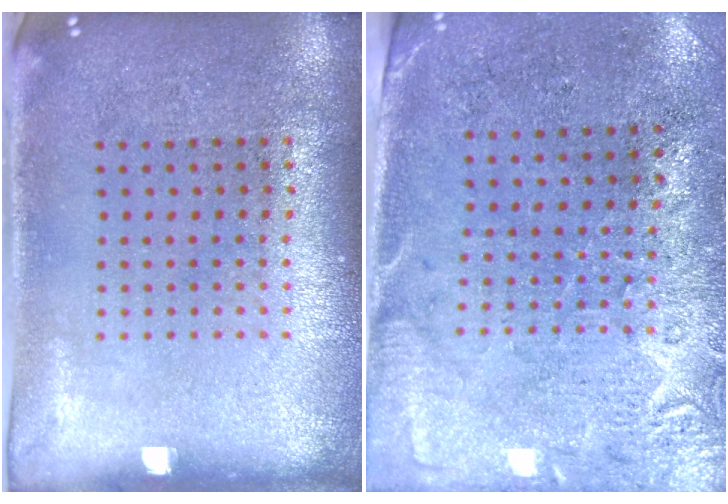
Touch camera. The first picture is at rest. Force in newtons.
{"total": 2.8, "press": 2.4, "slide": 1.4}